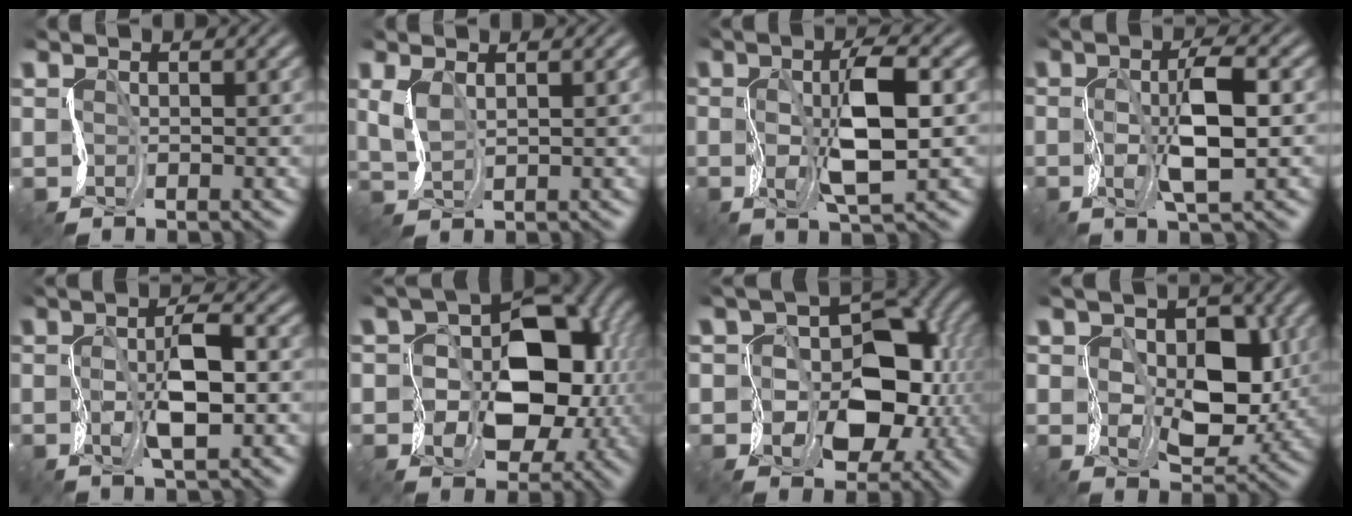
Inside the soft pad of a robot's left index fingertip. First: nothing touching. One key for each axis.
{"total": 0.9, "fx": 0.5, "fy": 0.1, "fz": 0.7, "tx": -0.038, "ty": -0.002, "tz": 0.019}
{"total": 4.9, "fx": -0.1, "fy": 1.1, "fz": 4.7, "tx": -0.107, "ty": -0.001, "tz": 0.001}
{"total": 3.9, "fx": -0.4, "fy": 0.7, "fz": 3.8, "tx": -0.094, "ty": -0.001, "tz": -0.002}
{"total": 3.4, "fx": -0.6, "fy": 0.8, "fz": 3.3, "tx": -0.084, "ty": -0.003, "tz": -0.006}
{"total": 9.4, "fx": -0.8, "fy": 6.6, "fz": 6.5, "tx": -0.084, "ty": 0.001, "tz": -0.003}
{"total": 8.8, "fx": -1.3, "fy": 6.3, "fz": 6.0, "tx": -0.066, "ty": 0.002, "tz": -0.011}
{"total": 6.0, "fx": -0.1, "fy": 4.3, "fz": 4.2, "tx": -0.079, "ty": -0.012, "tz": 0.005}